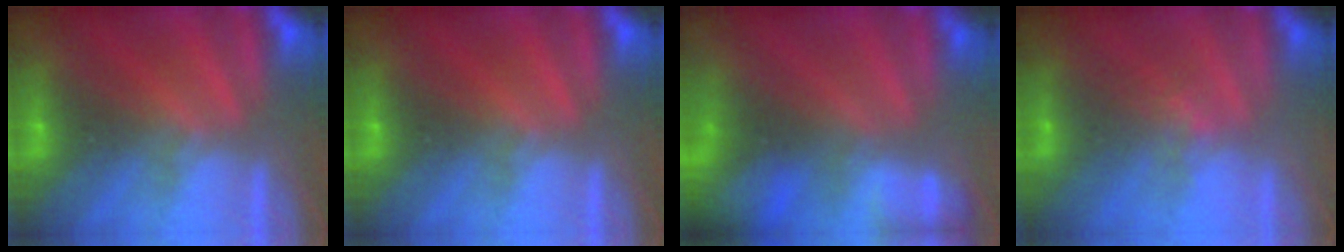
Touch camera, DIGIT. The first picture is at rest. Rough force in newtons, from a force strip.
{"total": 0.0}
{"total": 5.9}
{"total": 2.1}